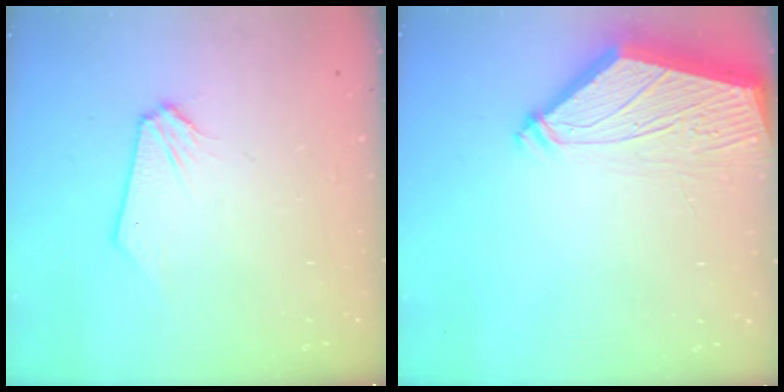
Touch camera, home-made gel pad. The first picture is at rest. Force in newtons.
{"total": 3.7, "press": 3.7, "slide": 0.5}